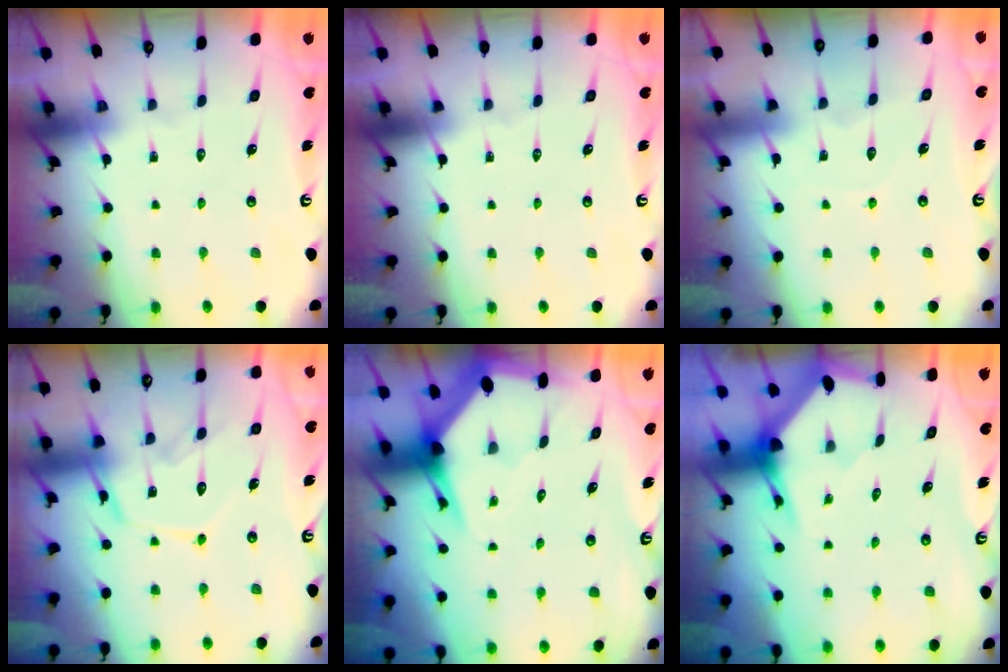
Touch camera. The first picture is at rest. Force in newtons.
{"total": 0.0}
{"total": 4.4, "press": 4.3, "slide": 0.3}
{"total": 12.6, "press": 12.6, "slide": 0.7}
{"total": 4.4, "press": 4.3, "slide": 0.7}
{"total": 3.4, "press": 3.4, "slide": 0.2}